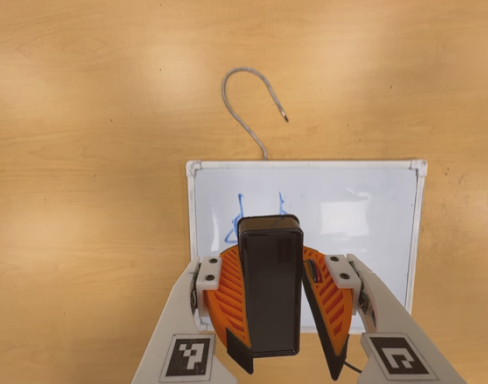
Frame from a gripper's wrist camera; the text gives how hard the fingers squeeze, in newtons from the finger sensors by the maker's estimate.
{"total": 7.4, "left": 8.2, "right": 6.5}